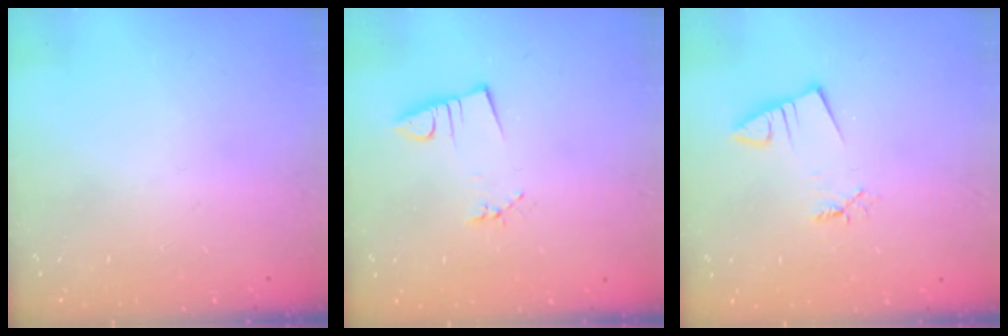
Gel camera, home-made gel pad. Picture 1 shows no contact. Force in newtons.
{"total": 3.0, "press": 1.6, "slide": 2.5}
{"total": 2.4, "press": 2.4, "slide": 0.3}